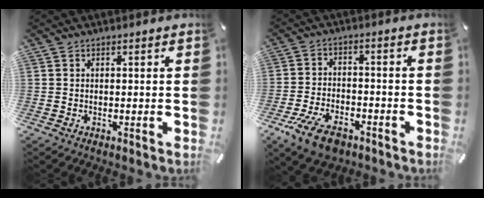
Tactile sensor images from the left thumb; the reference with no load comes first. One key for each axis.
{"total": 9.8, "fx": -5.9, "fy": 5.1, "fz": 5.9, "tx": -0.128, "ty": 0.022, "tz": -0.109}